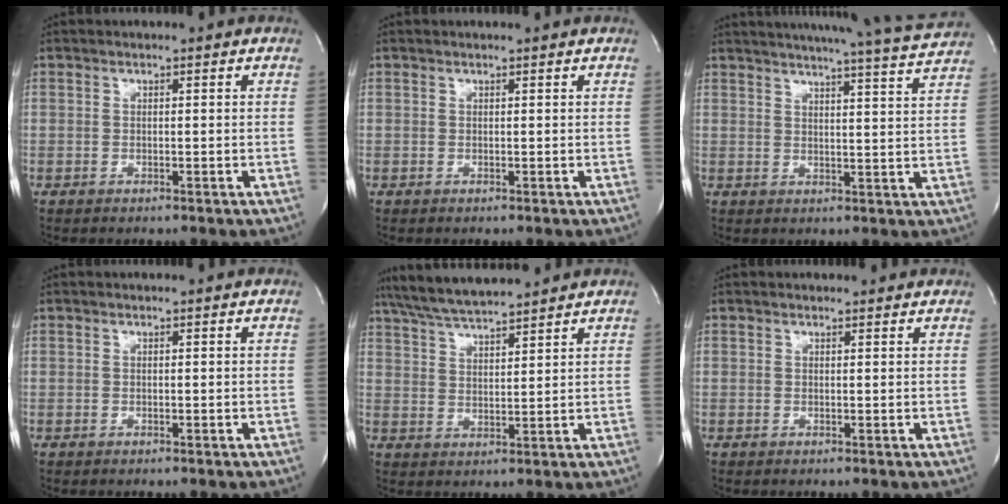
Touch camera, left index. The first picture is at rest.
{"total": 1.0, "force": [1.0, -0.1, 0.2], "torque": [-0.009, 0.001, 0.011]}
{"total": 18.7, "force": [17.5, -1.1, 6.5], "torque": [-0.106, -0.042, 0.216]}
{"total": 0.0}
{"total": 10.5, "force": [9.5, 0.3, 4.4], "torque": [-0.084, 0.022, 0.165]}
{"total": 2.3, "force": [2.2, 0.6, 0.3], "torque": [-0.011, 0.009, 0.020]}